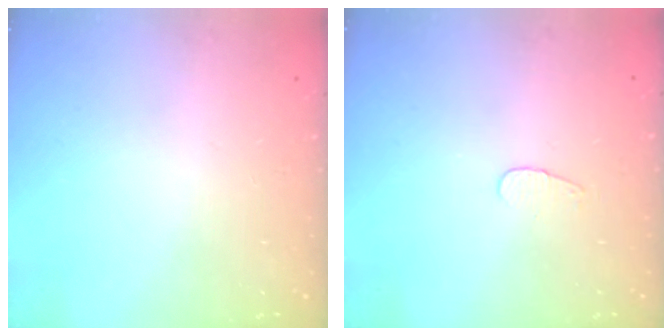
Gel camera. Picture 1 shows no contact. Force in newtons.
{"total": 3.1, "press": 3.1, "slide": 0.4}